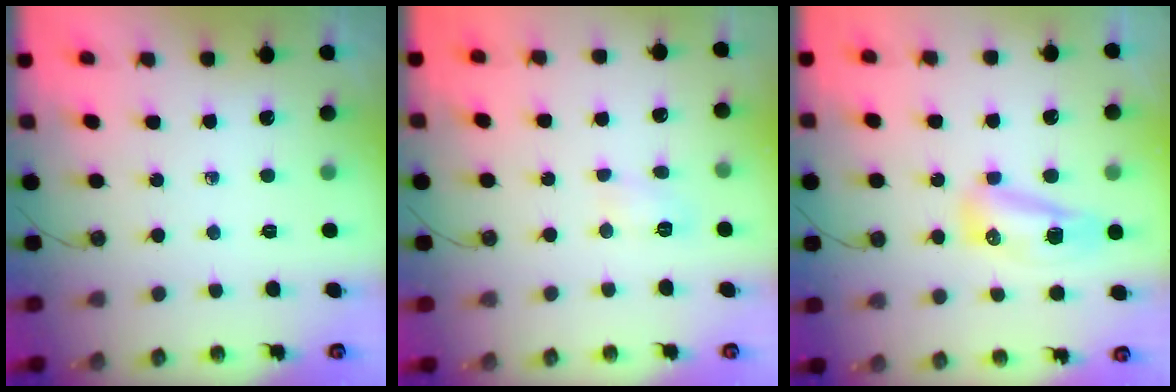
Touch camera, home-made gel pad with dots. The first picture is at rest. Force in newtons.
{"total": 3.9, "press": 3.9, "slide": 0.4}
{"total": 13.9, "press": 10.7, "slide": 8.8}